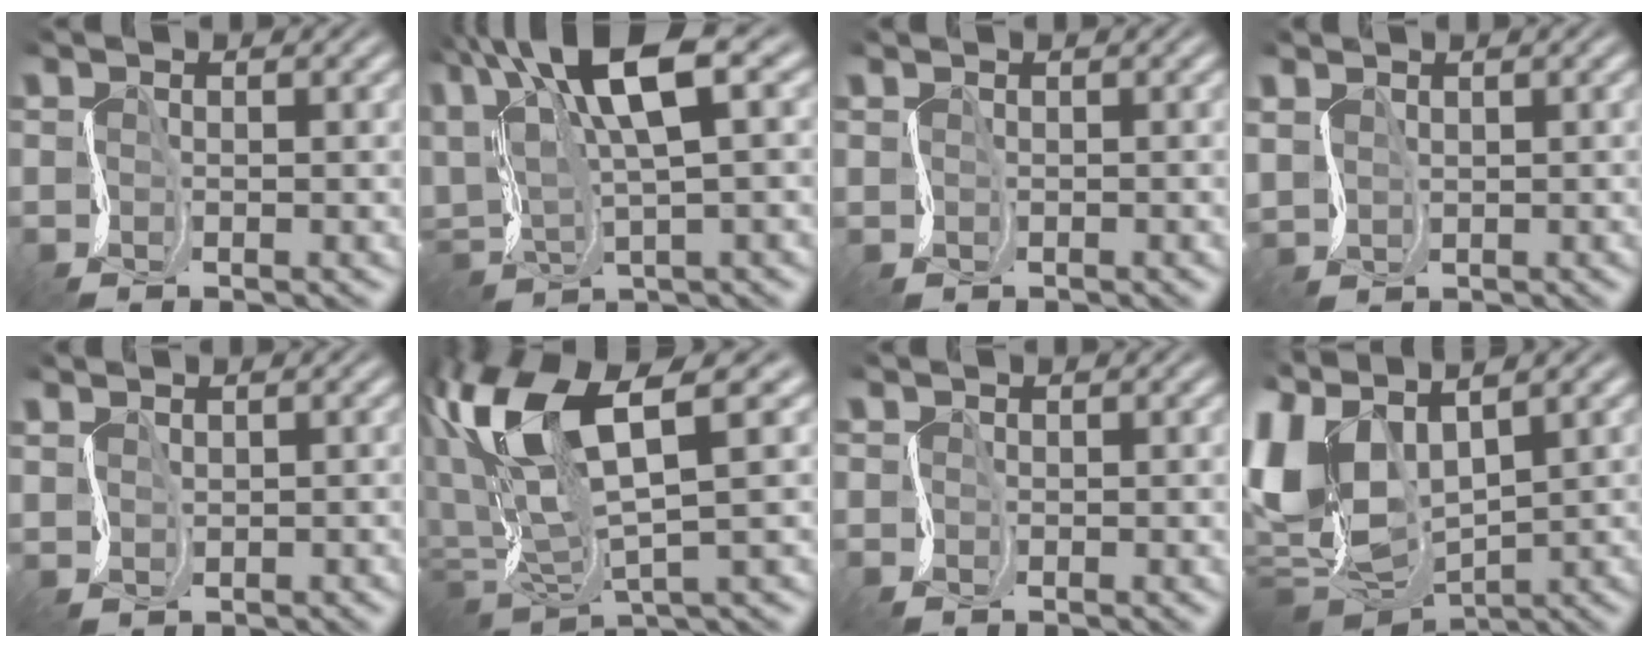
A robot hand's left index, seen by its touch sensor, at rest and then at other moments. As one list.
[{"total": 10.9, "force": [4.7, 3.8, 9.1], "torque": [-0.183, 0.018, 0.083]}, {"total": 0.7, "force": [-0.1, 0.2, -0.7], "torque": [0.014, 0.002, 0.001]}, {"total": 1.3, "force": [0.8, 0.9, -0.6], "torque": [0.006, 0.000, 0.025]}, {"total": 1.0, "force": [0.5, 0.7, -0.4], "torque": [0.012, 0.001, 0.021]}, {"total": 10.0, "force": [4.0, 3.3, 8.6], "torque": [-0.184, 0.017, 0.081]}, {"total": 0.9, "force": [-0.3, 0.7, -0.4], "torque": [0.011, -0.005, 0.000]}, {"total": 11.7, "force": [2.8, 6.9, 8.9], "torque": [-0.239, 0.002, 0.057]}]